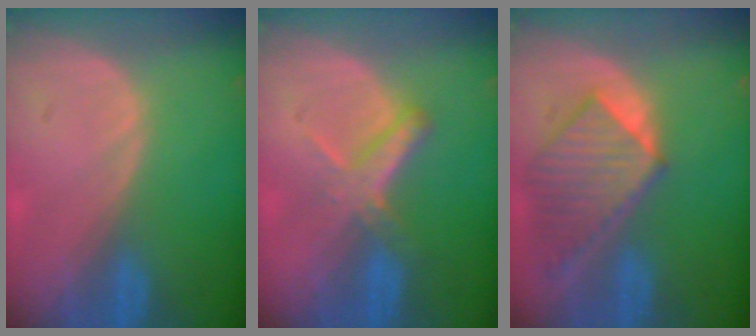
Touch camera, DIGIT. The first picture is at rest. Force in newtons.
{"total": 5.5, "press": 5.0, "slide": 2.4}
{"total": 8.2, "press": 7.5, "slide": 3.2}